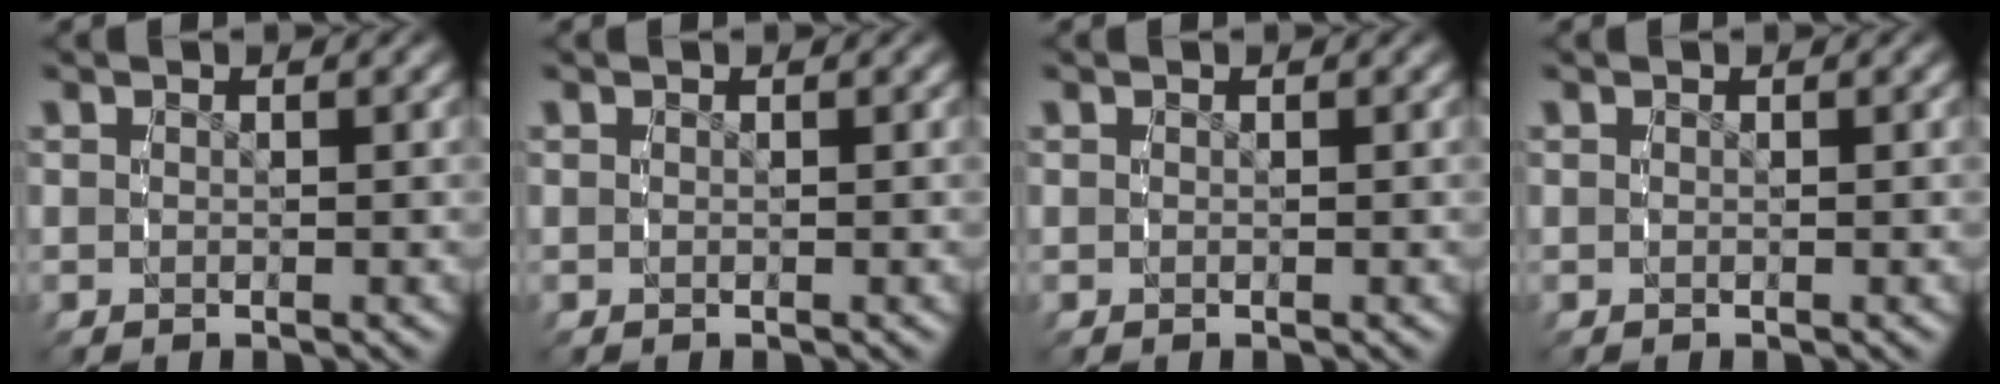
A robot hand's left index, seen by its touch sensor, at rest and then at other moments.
{"total": 0.0}
{"total": 0.0}
{"total": 0.0}